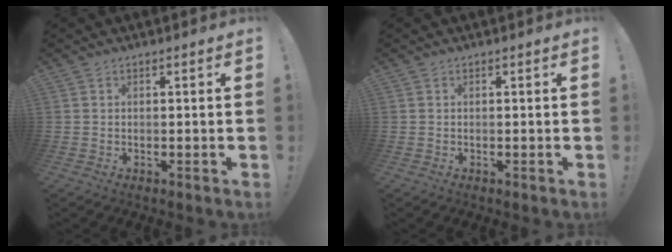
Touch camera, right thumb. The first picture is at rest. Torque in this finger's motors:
{"motor_torque": [0.00, 0.00, -0.03, 0.03, 0.00]}